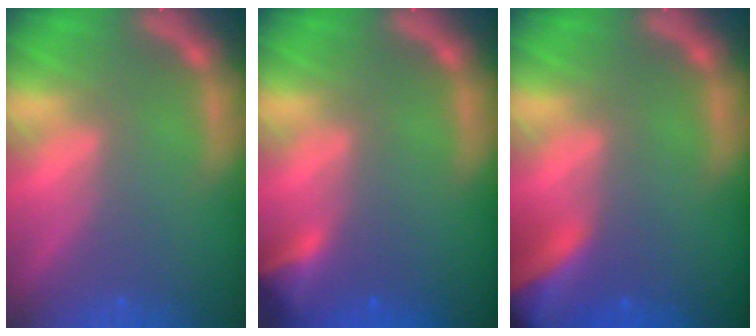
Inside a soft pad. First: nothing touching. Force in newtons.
{"total": 2.9}
{"total": 9.0}